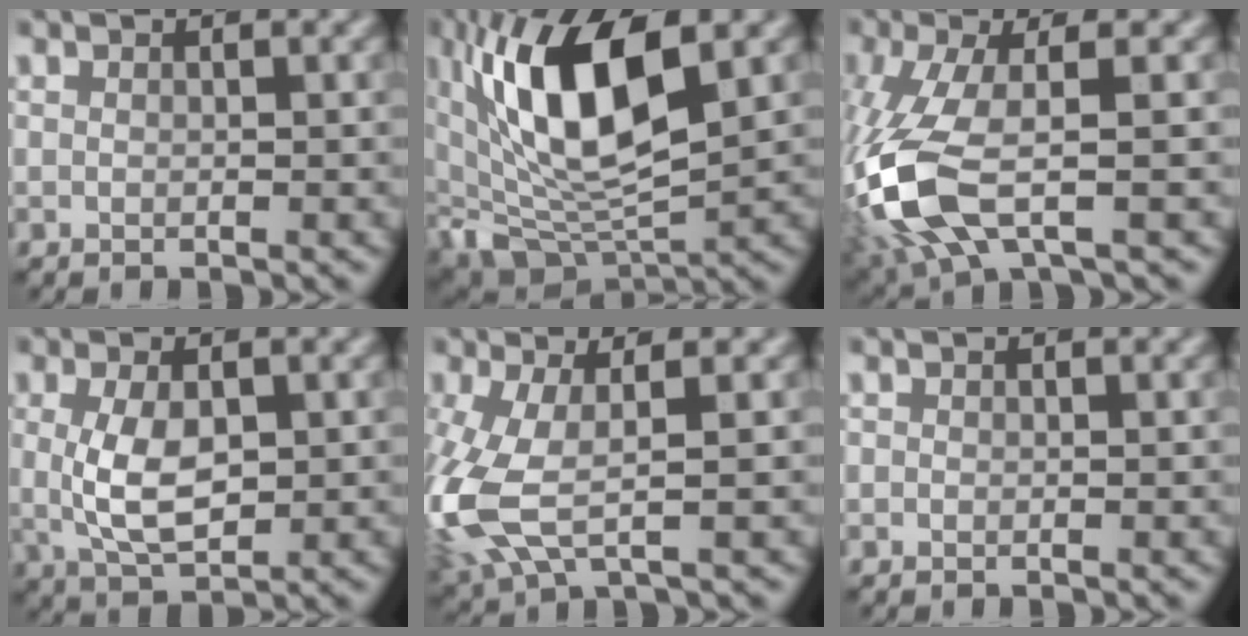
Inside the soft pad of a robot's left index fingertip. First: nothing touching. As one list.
[{"total": 12.2, "force": [3.5, 5.0, 10.5], "torque": [-0.192, -0.003, 0.063]}, {"total": 9.4, "force": [-2.1, 3.2, 8.6], "torque": [-0.220, -0.008, -0.046]}, {"total": 4.5, "force": [0.3, 2.1, 4.0], "torque": [-0.091, 0.000, 0.011]}, {"total": 7.3, "force": [-1.2, 2.8, 6.6], "torque": [-0.187, -0.013, -0.027]}, {"total": 0.0}]